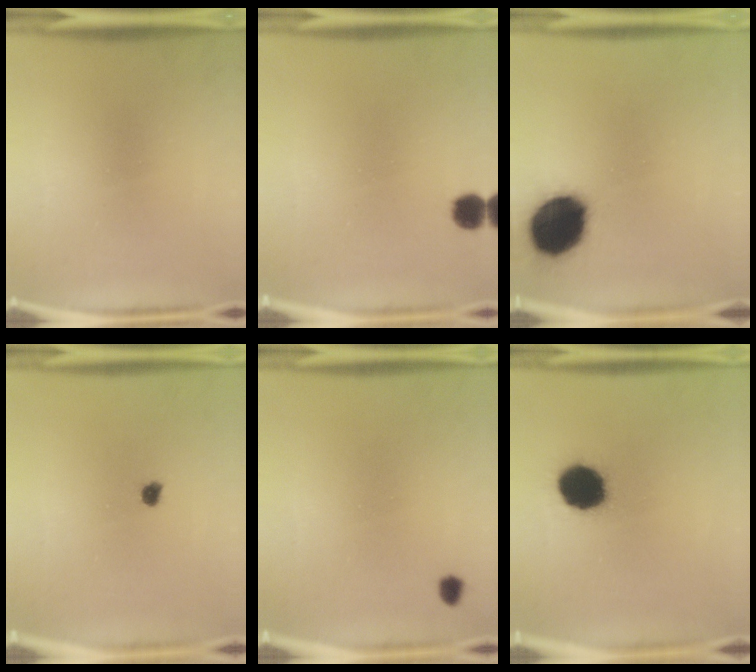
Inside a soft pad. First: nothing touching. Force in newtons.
{"total": 3.8}
{"total": 18.2}
{"total": 1.4}
{"total": 1.4}
{"total": 14.5}